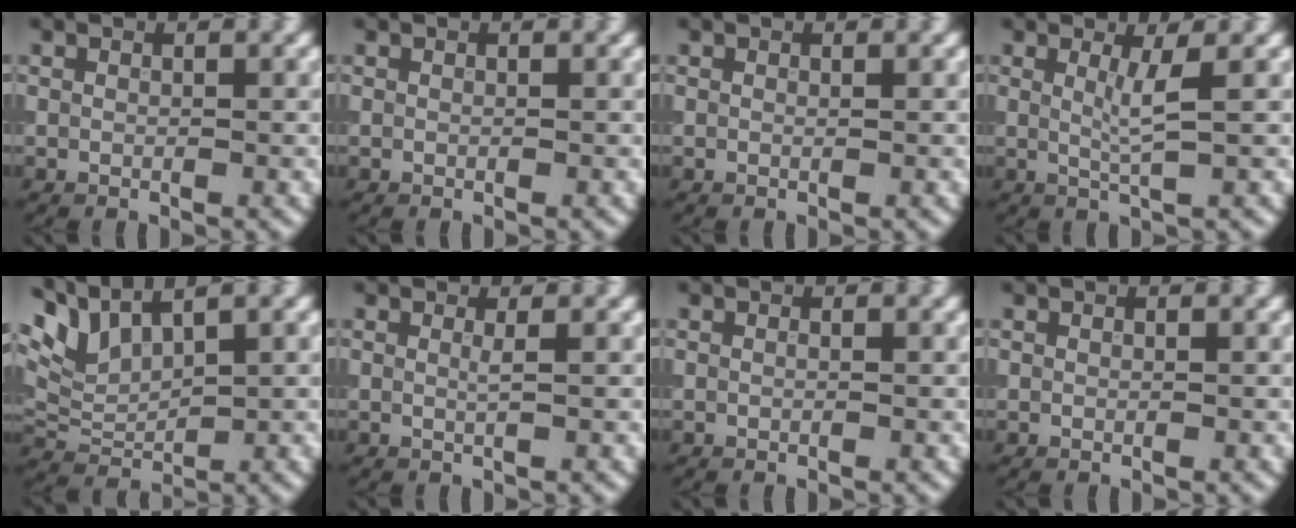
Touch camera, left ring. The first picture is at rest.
{"total": 0.0}
{"total": 0.0}
{"total": 2.2, "force": [0.5, 0.4, 2.1], "torque": [-0.039, -0.006, 0.006]}
{"total": 3.9, "force": [3.1, 1.2, 2.0], "torque": [-0.052, 0.003, 0.063]}
{"total": 0.8, "force": [0.2, 0.2, 0.7], "torque": [-0.008, -0.002, 0.000]}
{"total": 0.0}
{"total": 0.0}